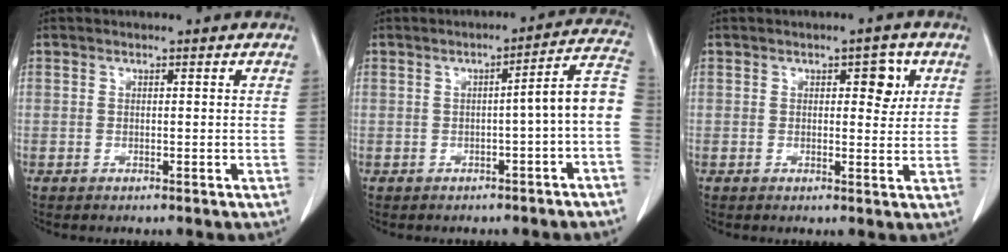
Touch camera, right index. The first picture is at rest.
{"total": 7.0, "force": [-1.9, -0.1, 6.7], "torque": [-0.075, 0.024, -0.028]}
{"total": 3.6, "force": [1.3, 1.7, 2.8], "torque": [-0.032, 0.005, 0.017]}